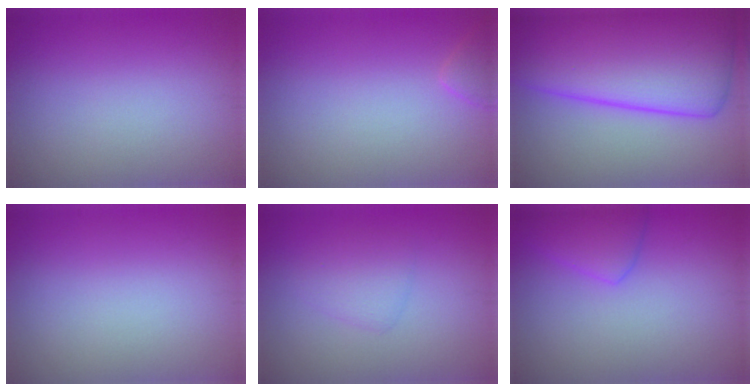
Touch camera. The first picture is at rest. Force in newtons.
{"total": 1.1, "press": 1.1, "slide": 0.1}
{"total": 14.6, "press": 14.6, "slide": 0.4}
{"total": 0.0}
{"total": 2.0, "press": 2.0, "slide": 0.2}
{"total": 2.8, "press": 2.7, "slide": 0.2}